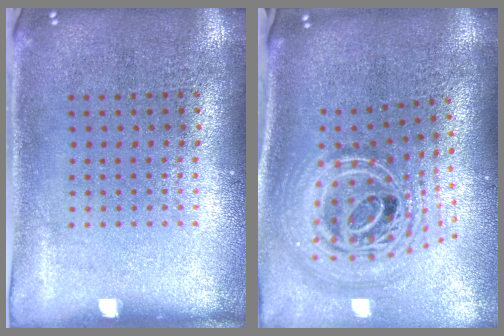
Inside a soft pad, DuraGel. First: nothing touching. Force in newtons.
{"total": 2.9, "press": 2.0, "slide": 2.1}